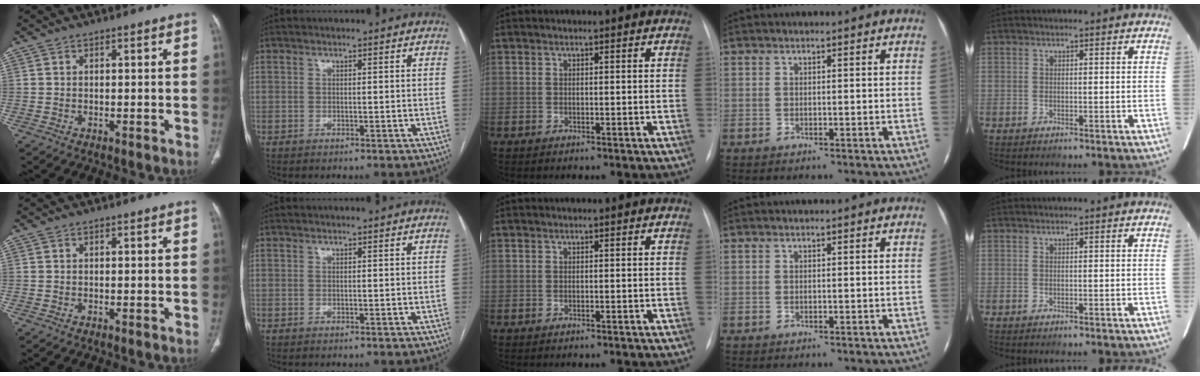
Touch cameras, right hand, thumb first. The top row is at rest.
{}